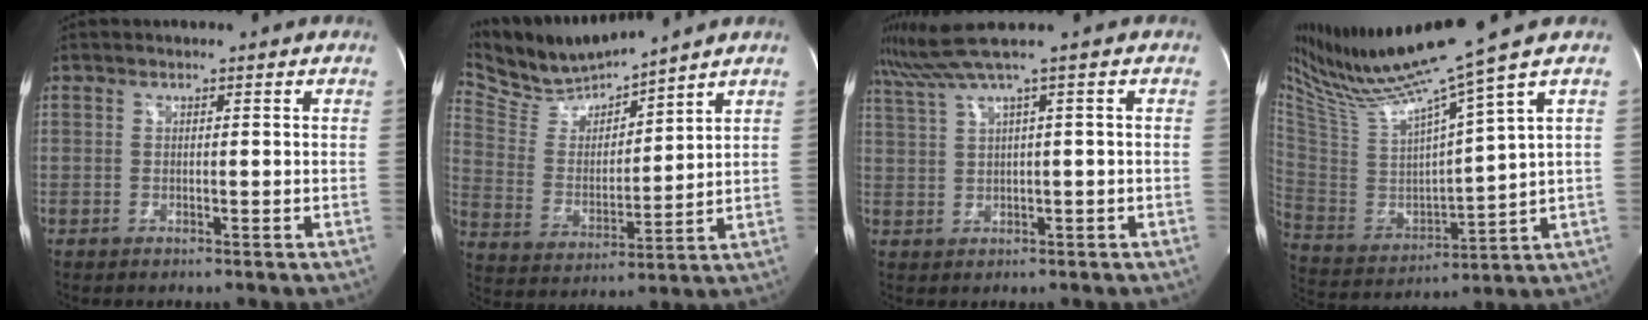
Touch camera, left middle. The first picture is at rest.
{"total": 10.1, "force": [9.9, 0.2, 2.1], "torque": [-0.064, 0.001, 0.208]}
{"total": 4.5, "force": [3.1, -2.0, 2.6], "torque": [-0.068, 0.017, 0.073]}
{"total": 17.8, "force": [14.0, -2.8, 10.7], "torque": [-0.197, -0.032, 0.268]}